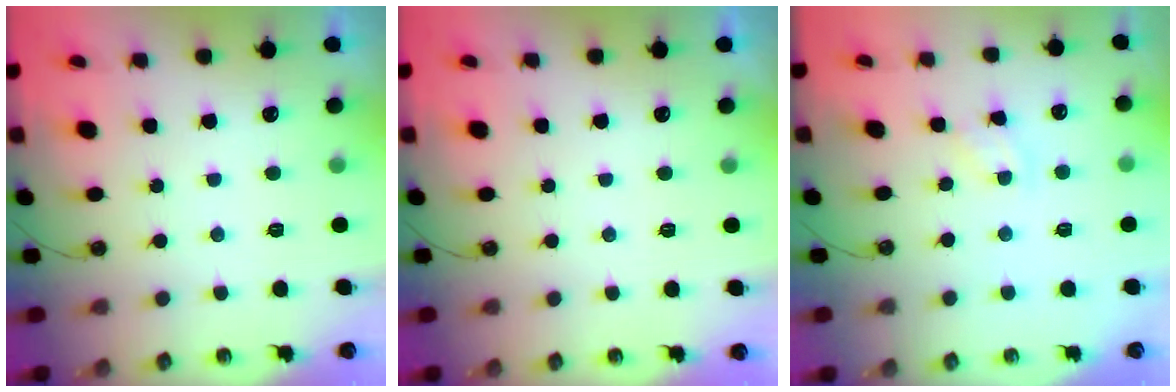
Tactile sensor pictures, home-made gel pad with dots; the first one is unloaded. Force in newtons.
{"total": 0.0}
{"total": 2.2, "press": 2.2, "slide": 0.3}